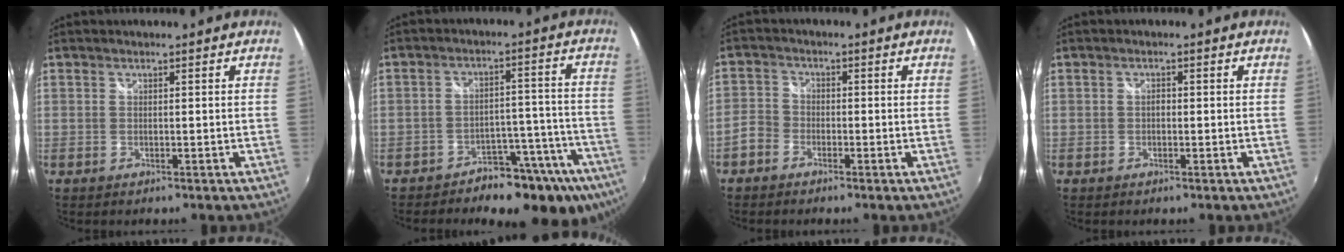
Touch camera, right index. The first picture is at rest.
{"total": 13.8, "force": [-10.2, 6.8, 6.3], "torque": [-0.067, 0.024, -0.130]}
{"total": 3.4, "force": [-2.1, 2.5, 0.9], "torque": [-0.021, 0.010, -0.049]}
{"total": 0.9, "force": [-0.2, 0.7, 0.5], "torque": [-0.008, 0.002, -0.006]}